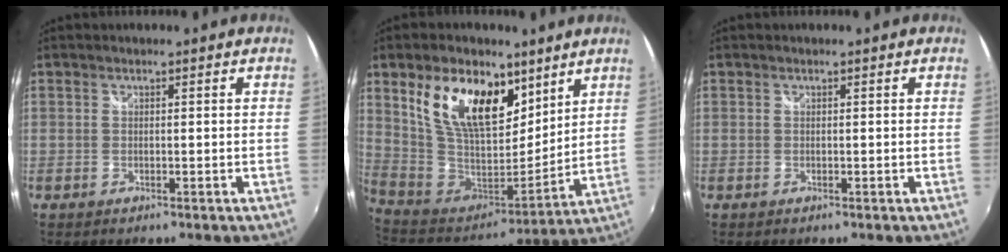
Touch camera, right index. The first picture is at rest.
{"total": 21.0, "force": [9.7, 11.7, 14.5], "torque": [-0.290, 0.016, 0.189]}
{"total": 0.0}